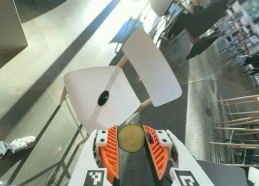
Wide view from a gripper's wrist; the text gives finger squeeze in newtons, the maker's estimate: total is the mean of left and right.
{"total": 9.0, "left": 9.6, "right": 8.3}